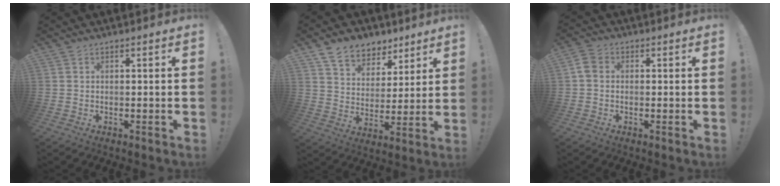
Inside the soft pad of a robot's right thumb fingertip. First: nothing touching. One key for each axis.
{"total": 9.6, "fx": 7.3, "fy": 6.0, "fz": 2.0, "tx": -0.035, "ty": -0.059, "tz": 0.141}
{"total": 3.7, "fx": 0.0, "fy": 2.9, "fz": 2.3, "tx": -0.046, "ty": 0.009, "tz": 0.000}